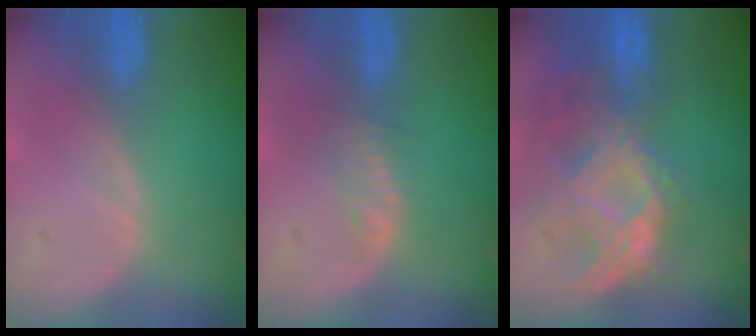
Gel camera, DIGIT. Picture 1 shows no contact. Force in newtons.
{"total": 1.8, "press": 1.8, "slide": 0.1}
{"total": 10.9, "press": 9.3, "slide": 5.7}